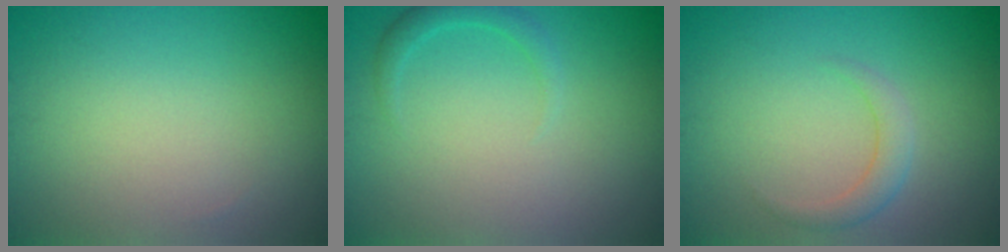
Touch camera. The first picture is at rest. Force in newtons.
{"total": 1.4, "press": 1.4, "slide": 0.1}
{"total": 1.7, "press": 1.7, "slide": 0.0}